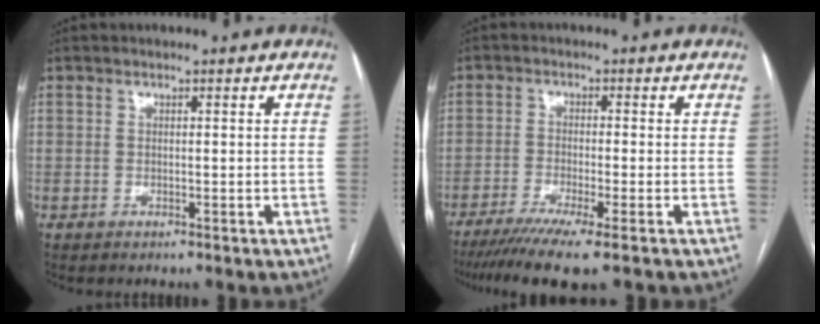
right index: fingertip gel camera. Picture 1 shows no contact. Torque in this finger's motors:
{"motor_torque": [1.22, -0.94, 0.46, 0.12]}